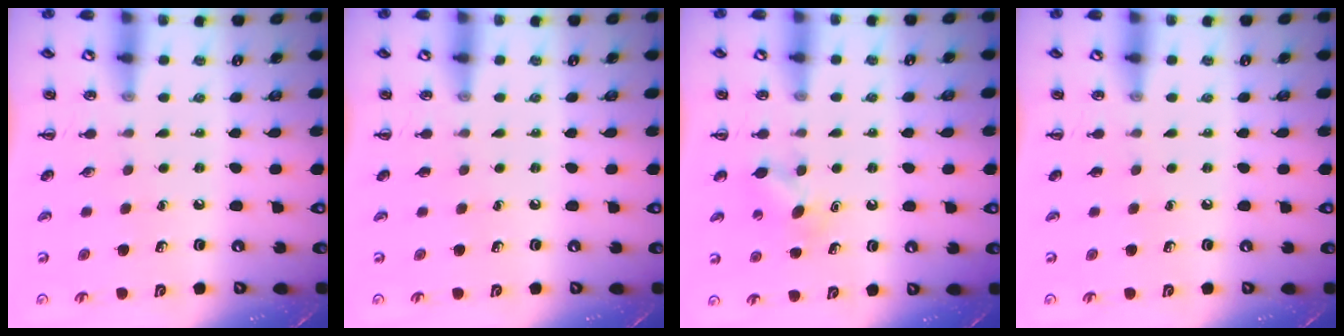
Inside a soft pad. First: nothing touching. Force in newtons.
{"total": 0.0}
{"total": 6.0, "press": 6.0, "slide": 0.8}
{"total": 0.0}